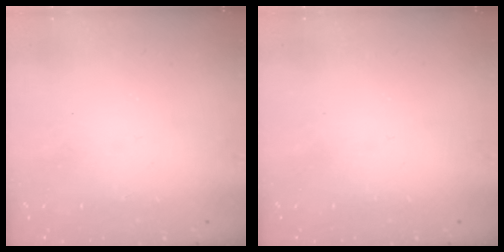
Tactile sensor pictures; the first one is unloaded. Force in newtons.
{"total": 0.0}